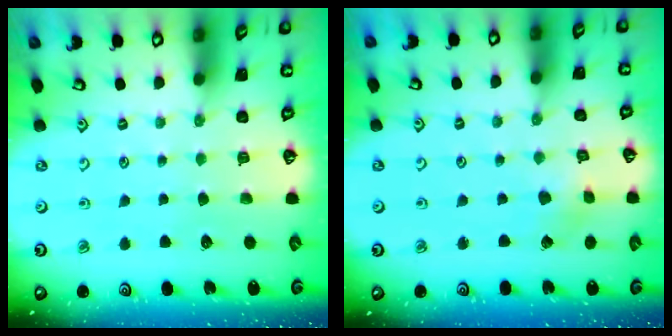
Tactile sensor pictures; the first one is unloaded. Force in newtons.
{"total": 1.7, "press": 1.7, "slide": 0.3}